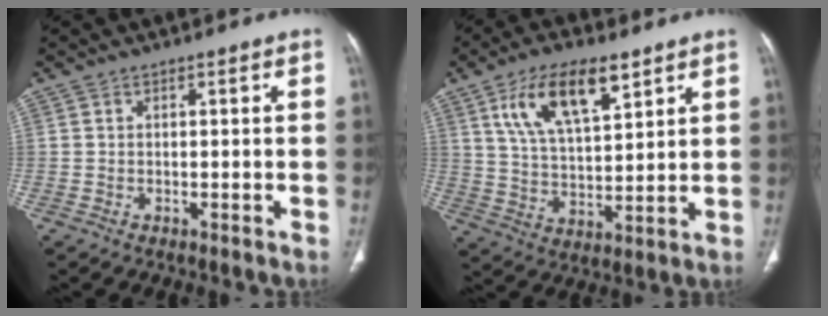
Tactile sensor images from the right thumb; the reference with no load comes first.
{"total": 13.9, "force": [7.4, 5.8, 10.3], "torque": [-0.165, -0.023, 0.140]}